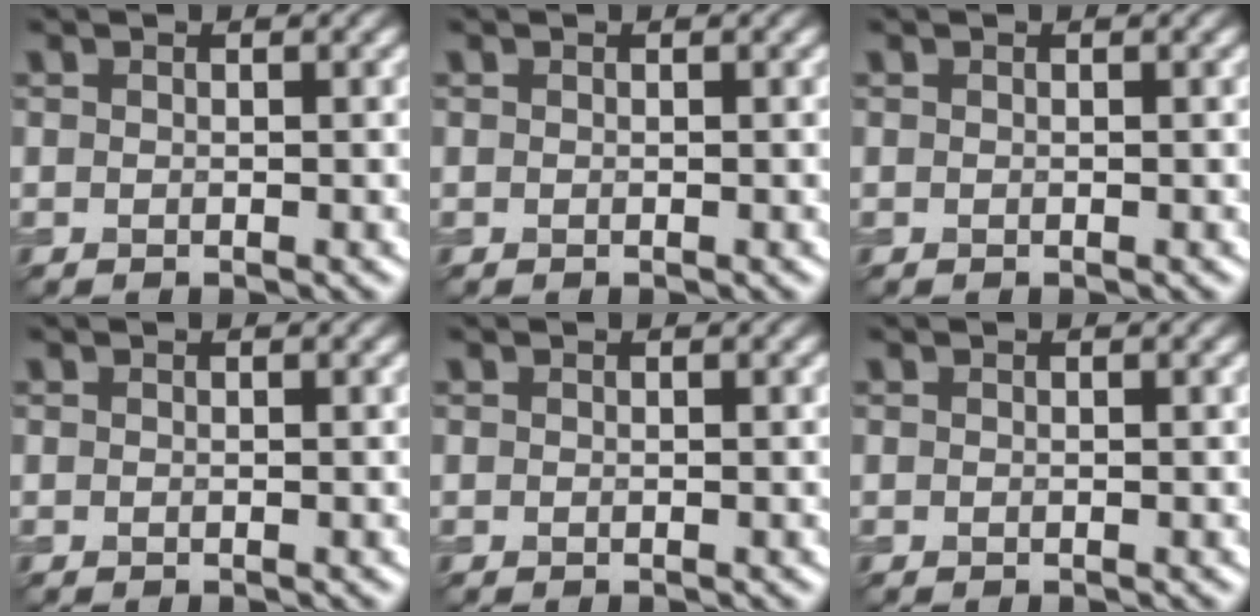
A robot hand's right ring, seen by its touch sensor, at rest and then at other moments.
{"total": 0.0}
{"total": 0.0}
{"total": 0.0}
{"total": 0.0}
{"total": 0.0}